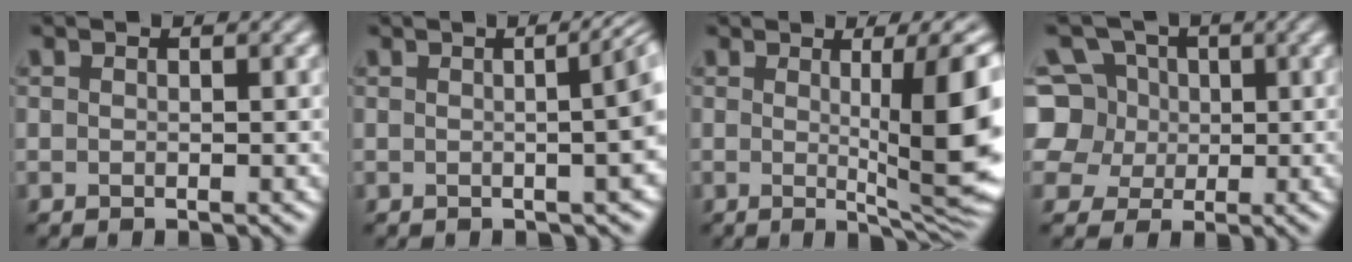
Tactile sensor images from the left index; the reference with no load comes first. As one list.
[{"total": 6.9, "force": [0.5, 3.2, 6.1], "torque": [-0.013, 0.027, -0.005]}, {"total": 11.0, "force": [0.6, 2.6, 10.7], "torque": [-0.128, -0.007, 0.014]}, {"total": 8.6, "force": [2.4, 7.5, 3.6], "torque": [-0.075, 0.036, 0.022]}]